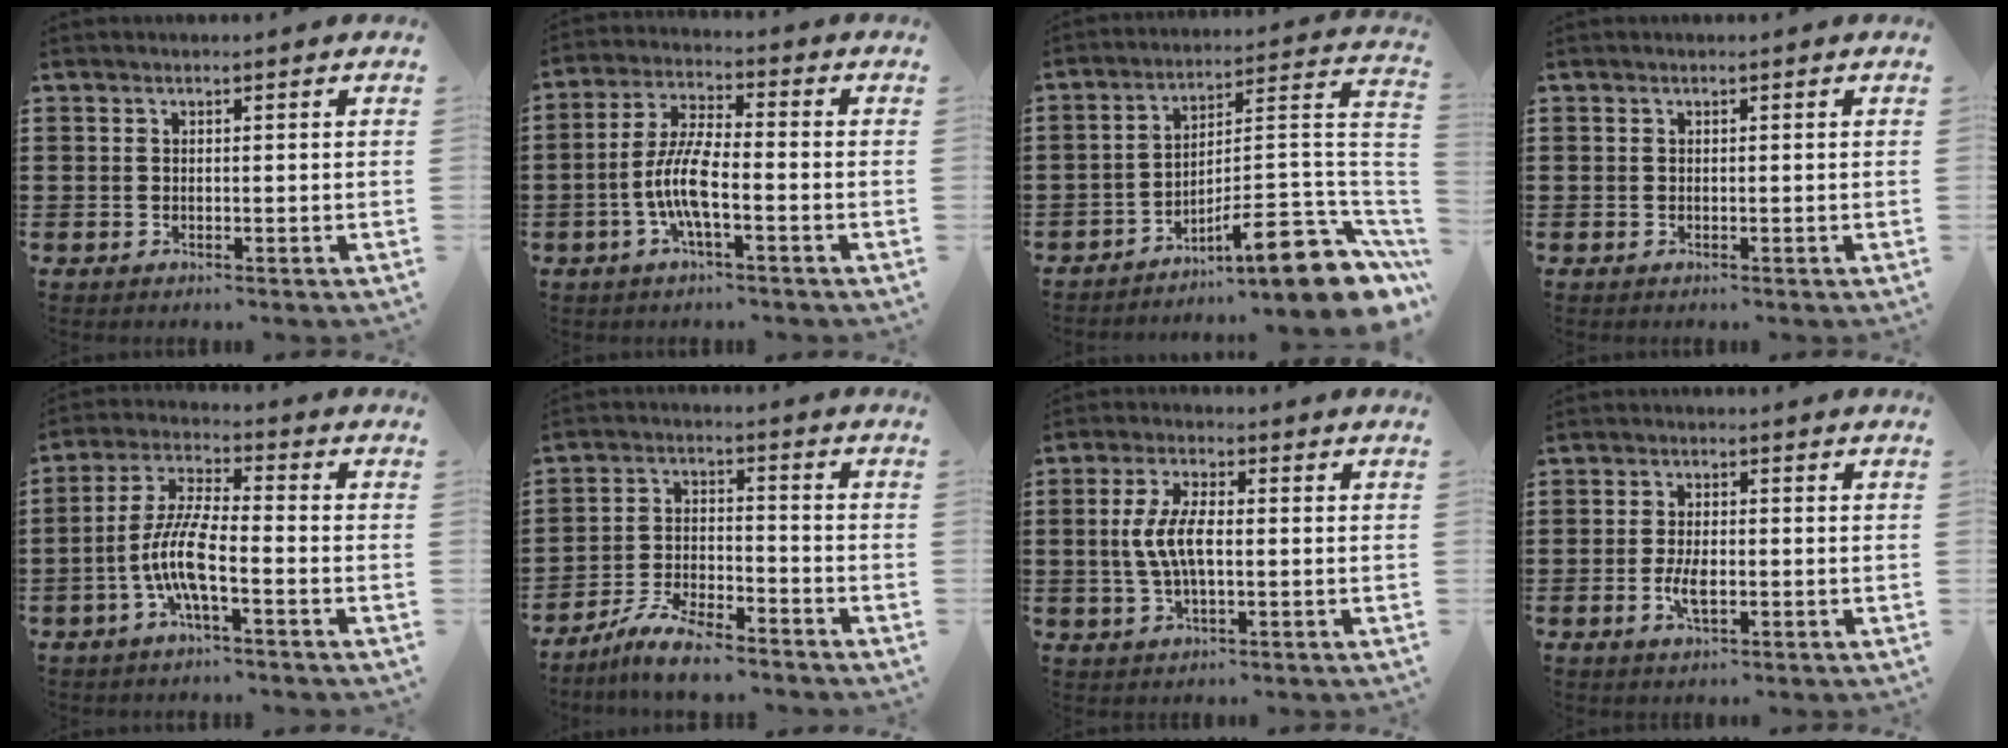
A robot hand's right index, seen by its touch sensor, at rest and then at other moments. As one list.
[{"total": 7.5, "force": [-2.4, 1.8, 6.9], "torque": [-0.166, -0.017, -0.054]}, {"total": 11.5, "force": [-7.4, 2.5, 8.4], "torque": [-0.107, 0.002, -0.134]}, {"total": 0.0}, {"total": 8.4, "force": [-3.0, 1.8, 7.6], "torque": [-0.183, -0.018, -0.064]}, {"total": 6.7, "force": [-6.1, 0.9, 2.7], "torque": [-0.060, 0.004, -0.117]}, {"total": 6.4, "force": [-0.2, 2.5, 5.9], "torque": [-0.135, -0.003, -0.013]}, {"total": 4.0, "force": [-1.0, 1.5, 3.5], "torque": [-0.077, -0.004, -0.020]}]